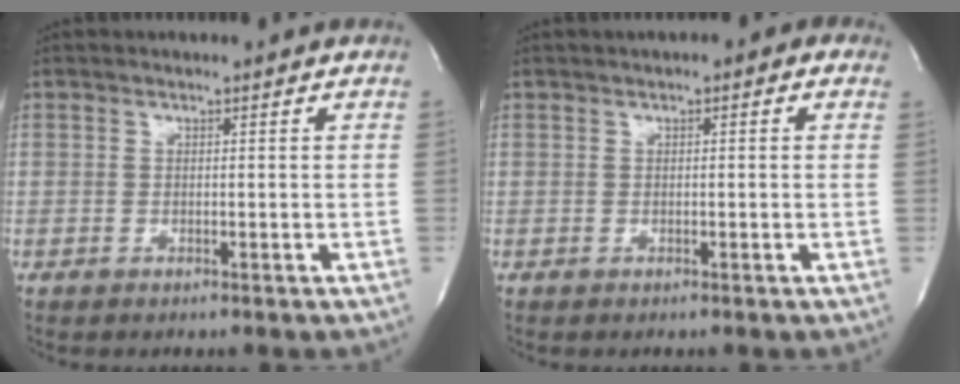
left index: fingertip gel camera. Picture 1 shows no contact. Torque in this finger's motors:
{"motor_torque": [0.43, -1.20, 0.29, 0.01]}